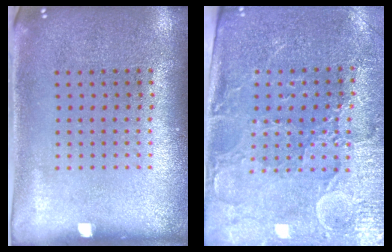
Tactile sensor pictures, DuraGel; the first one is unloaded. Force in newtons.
{"total": 3.3, "press": 3.1, "slide": 1.1}